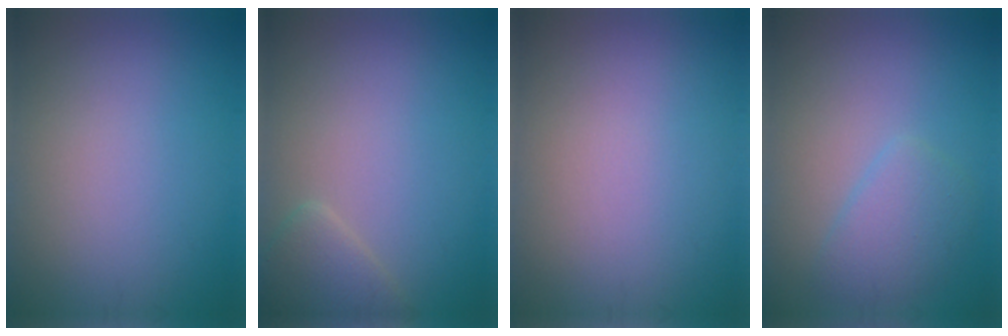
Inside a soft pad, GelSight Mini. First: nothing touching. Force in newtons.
{"total": 2.3, "press": 2.3, "slide": 0.2}
{"total": 0.0}
{"total": 2.7, "press": 2.7, "slide": 0.2}